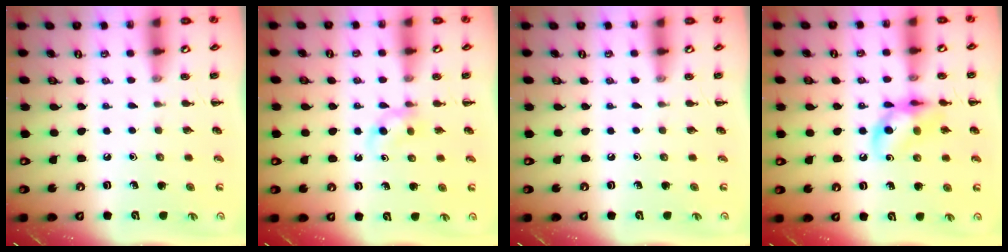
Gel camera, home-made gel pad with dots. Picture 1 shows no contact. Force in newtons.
{"total": 2.5, "press": 2.3, "slide": 1.1}
{"total": 0.0}
{"total": 12.5, "press": 12.4, "slide": 1.7}